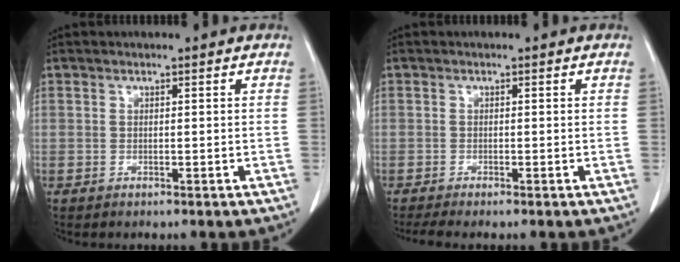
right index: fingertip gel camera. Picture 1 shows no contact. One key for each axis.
{"total": 1.9, "fx": -1.4, "fy": -0.1, "fz": 1.2, "tx": -0.027, "ty": -0.006, "tz": -0.030}